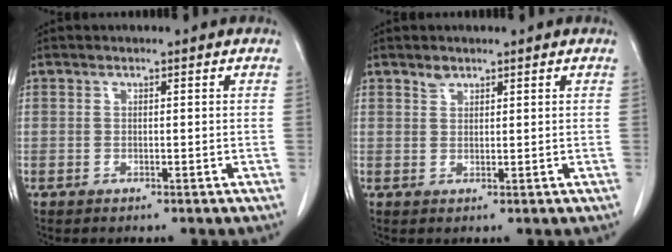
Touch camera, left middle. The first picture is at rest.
{"total": 1.2, "force": [1.0, 0.6, 0.3], "torque": [-0.004, -0.002, 0.018]}